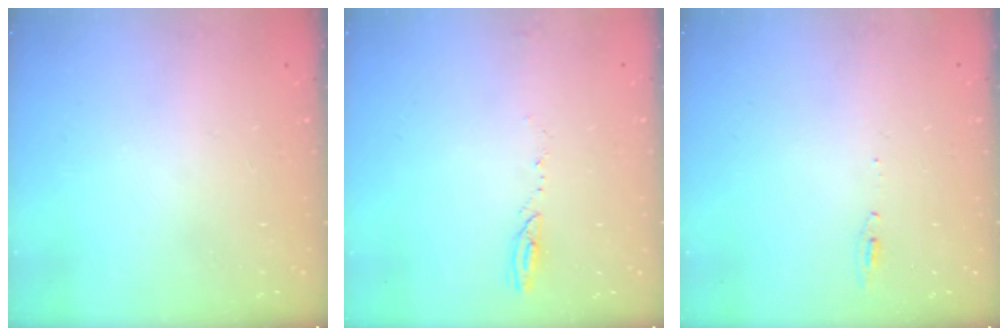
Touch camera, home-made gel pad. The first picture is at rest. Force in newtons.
{"total": 4.7, "press": 4.7, "slide": 0.5}
{"total": 4.8, "press": 4.6, "slide": 1.6}